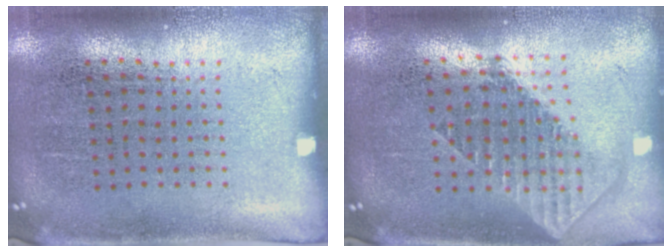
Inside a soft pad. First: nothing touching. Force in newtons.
{"total": 1.8, "press": 1.5, "slide": 1.0}